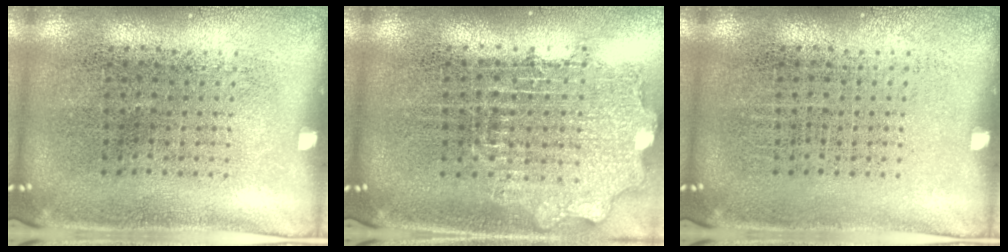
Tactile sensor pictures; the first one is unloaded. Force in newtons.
{"total": 1.8, "press": 1.4, "slide": 1.0}
{"total": 0.0}